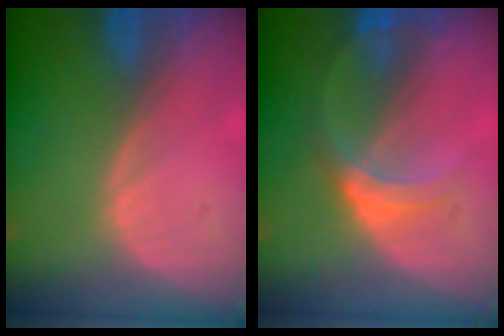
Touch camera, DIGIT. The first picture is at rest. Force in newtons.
{"total": 5.3, "press": 4.9, "slide": 1.9}